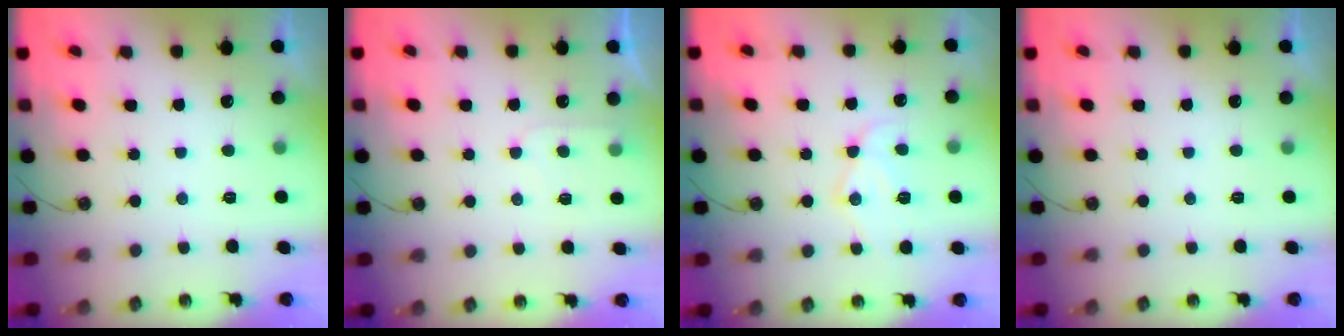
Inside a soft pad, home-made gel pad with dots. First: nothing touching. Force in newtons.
{"total": 5.0, "press": 4.9, "slide": 0.5}
{"total": 12.8, "press": 12.8, "slide": 1.1}
{"total": 0.0}